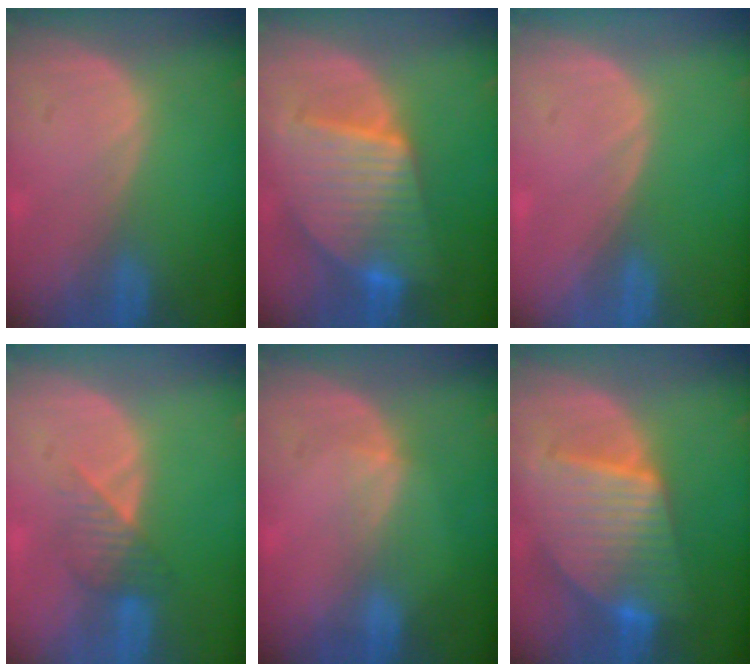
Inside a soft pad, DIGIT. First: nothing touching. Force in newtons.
{"total": 10.0, "press": 10.0, "slide": 0.7}
{"total": 0.0}
{"total": 3.6, "press": 3.4, "slide": 1.4}
{"total": 2.1, "press": 1.7, "slide": 1.2}
{"total": 10.0, "press": 10.0, "slide": 0.7}